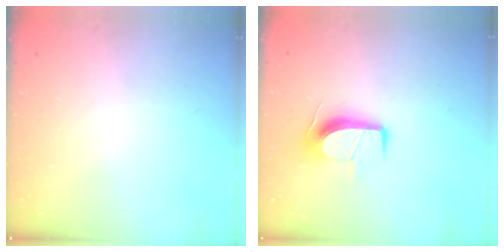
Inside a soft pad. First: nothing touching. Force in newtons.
{"total": 9.9, "press": 9.9, "slide": 0.6}